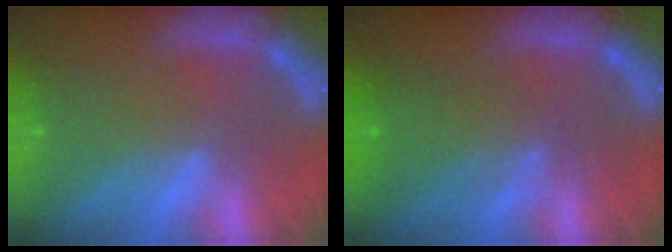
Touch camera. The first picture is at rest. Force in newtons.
{"total": 4.1}